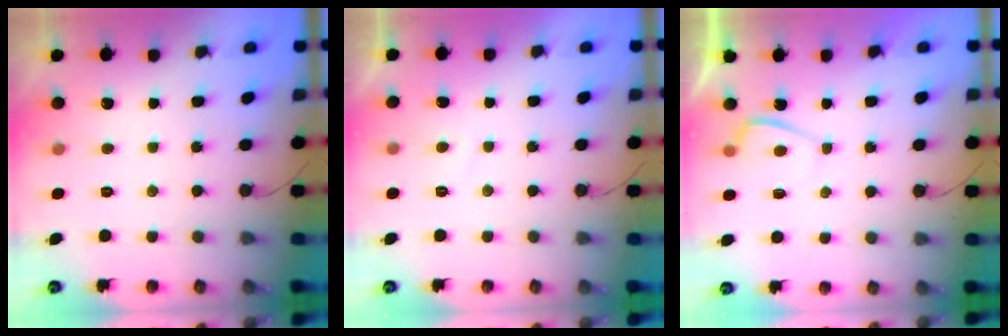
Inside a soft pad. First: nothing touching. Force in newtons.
{"total": 1.1, "press": 0.9, "slide": 0.6}
{"total": 2.3, "press": 2.2, "slide": 0.8}